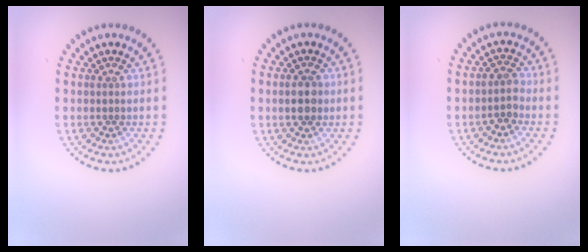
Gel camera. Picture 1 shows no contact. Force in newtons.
{"total": 2.5, "press": 2.5, "slide": 0.2}
{"total": 1.5, "press": 1.4, "slide": 0.6}